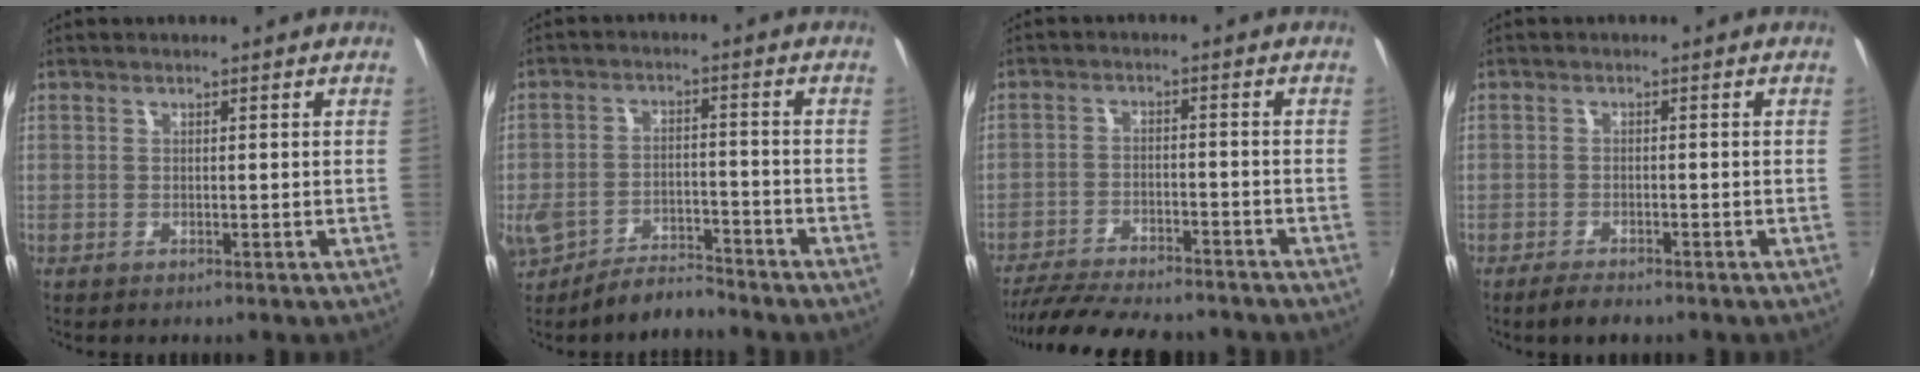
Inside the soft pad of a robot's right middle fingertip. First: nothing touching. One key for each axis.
{"total": 7.5, "fx": -6.1, "fy": 3.3, "fz": 2.8, "tx": -0.077, "ty": 0.004, "tz": -0.099}
{"total": 16.7, "fx": -14.5, "fy": 4.0, "fz": 7.4, "tx": -0.152, "ty": -0.024, "tz": -0.218}
{"total": 2.9, "fx": -2.4, "fy": 0.9, "fz": 1.3, "tx": -0.038, "ty": -0.008, "tz": -0.046}